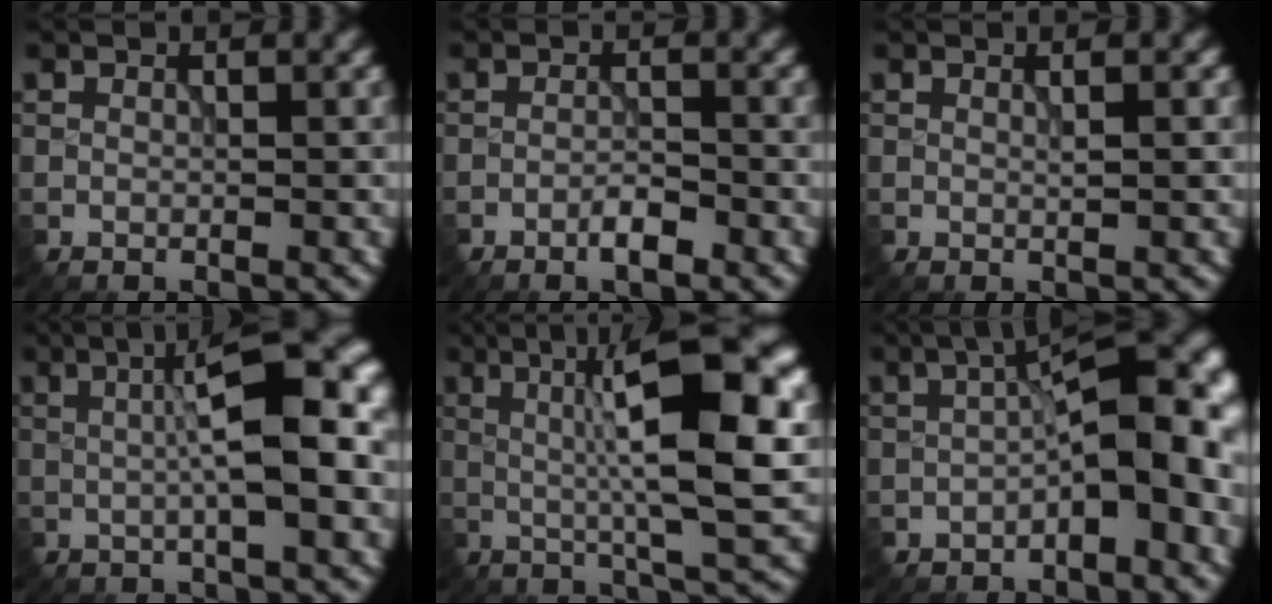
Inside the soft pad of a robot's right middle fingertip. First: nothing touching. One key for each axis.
{"total": 2.0, "fx": -1.3, "fy": 0.5, "fz": 1.4, "tx": -0.023, "ty": 0.003, "tz": -0.025}
{"total": 0.6, "fx": 0.3, "fy": 0.0, "fz": 0.5, "tx": -0.008, "ty": 0.001, "tz": 0.003}
{"total": 9.6, "fx": 1.0, "fy": 2.4, "fz": 9.3, "tx": -0.119, "ty": 0.018, "tz": 0.010}
{"total": 11.0, "fx": 1.0, "fy": 2.3, "fz": 10.7, "tx": -0.159, "ty": 0.015, "tz": 0.012}
{"total": 8.0, "fx": -0.2, "fy": 2.7, "fz": 7.5, "tx": -0.106, "ty": 0.018, "tz": -0.011}